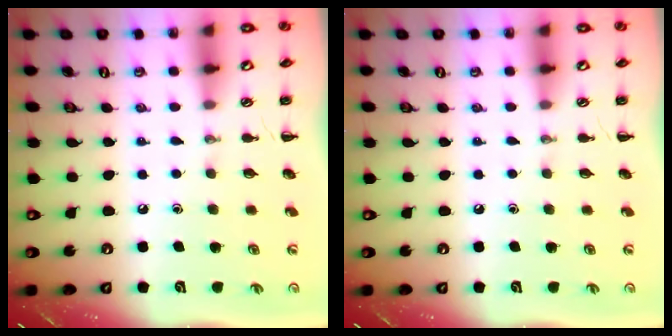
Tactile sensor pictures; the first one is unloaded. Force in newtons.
{"total": 0.0}